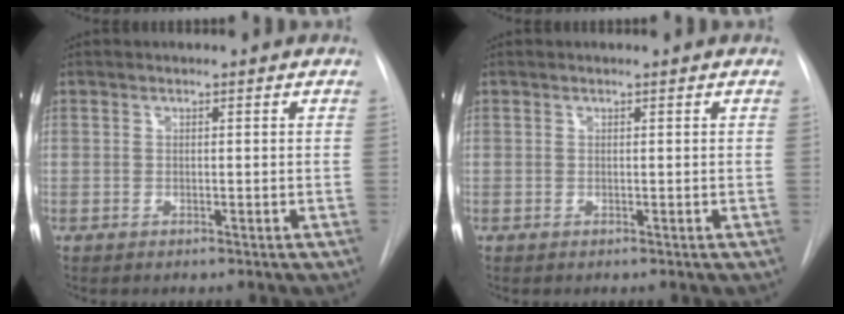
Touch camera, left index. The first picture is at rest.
{"total": 0.0}